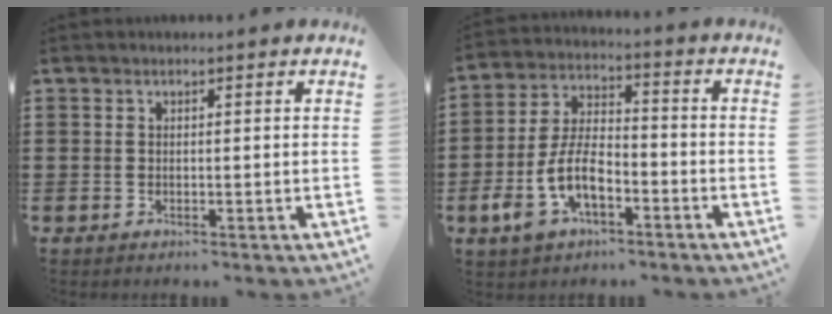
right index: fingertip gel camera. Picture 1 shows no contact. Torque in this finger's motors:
{"motor_torque": [2.14, 0.00, 1.05, 0.21]}